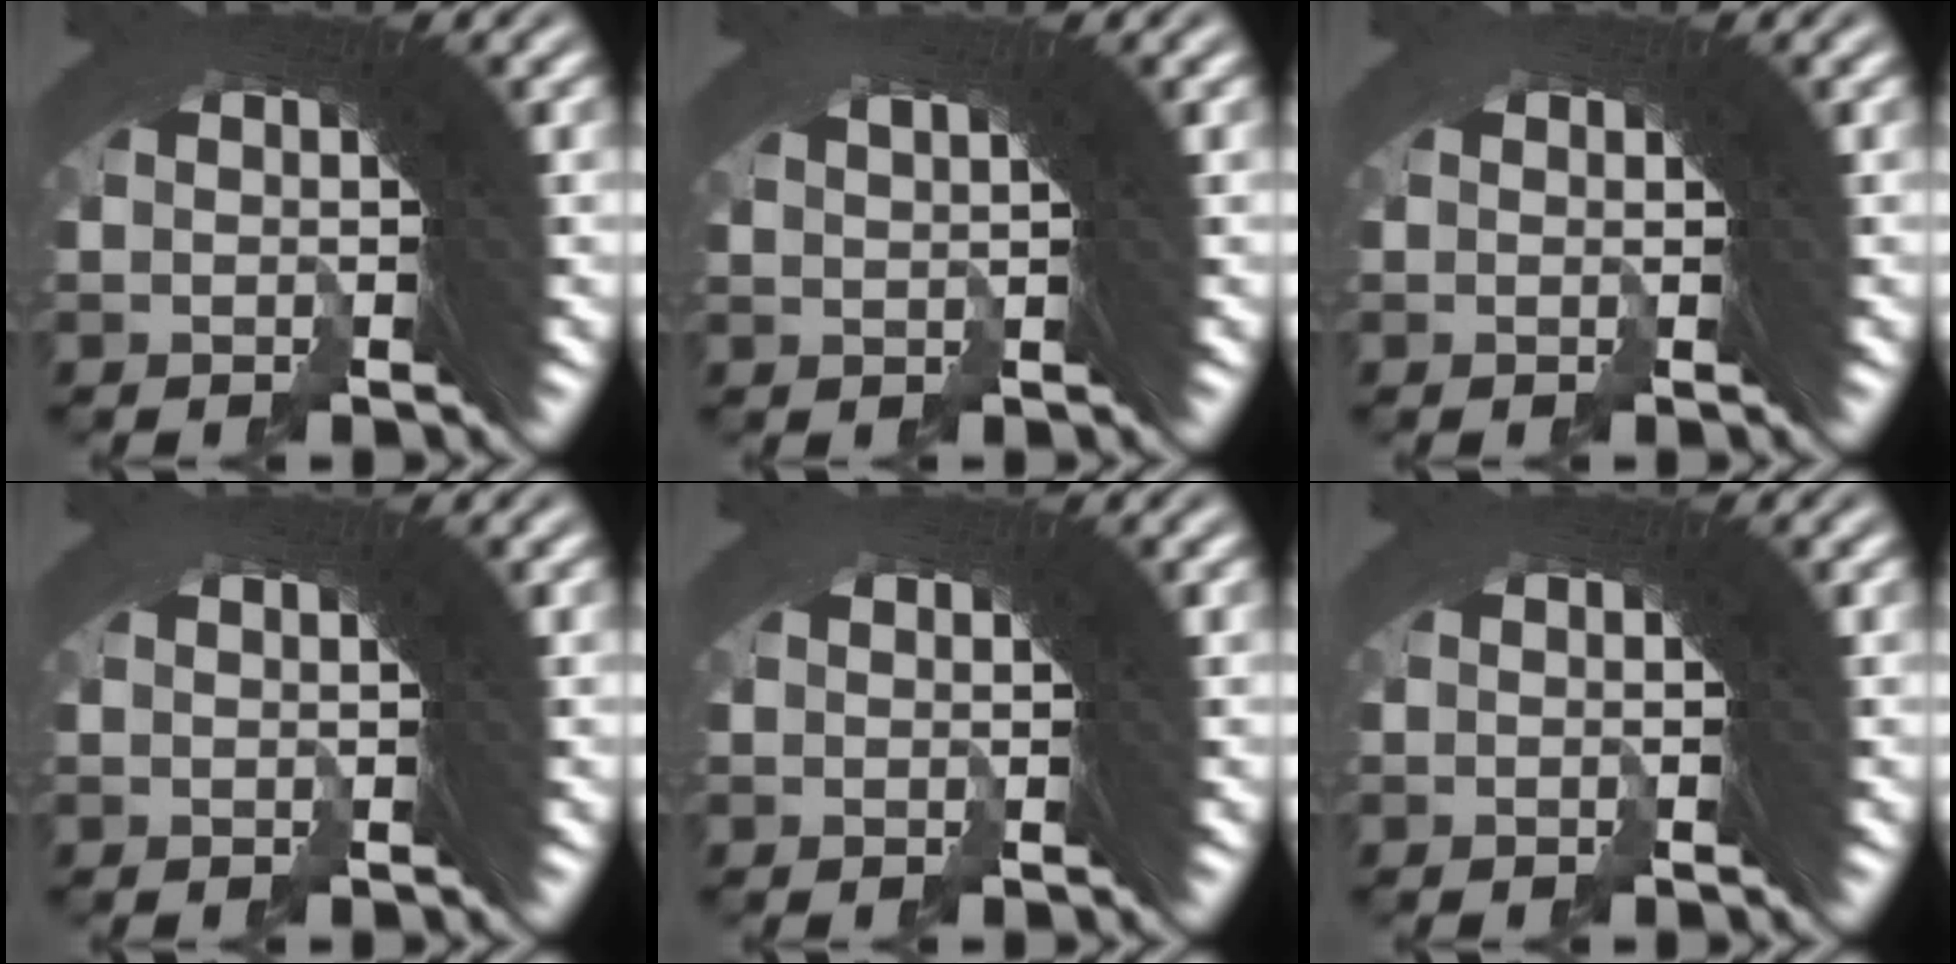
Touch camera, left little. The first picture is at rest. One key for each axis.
{"total": 3.1, "fx": 2.3, "fy": -1.6, "fz": 1.2, "tx": -0.009, "ty": 0.023, "tz": 0.037}
{"total": 0.5, "fx": -0.4, "fy": 0.0, "fz": -0.3, "tx": -0.002, "ty": -0.009, "tz": -0.003}
{"total": 0.7, "fx": 0.1, "fy": -0.7, "fz": 0.2, "tx": -0.007, "ty": -0.003, "tz": 0.006}
{"total": 0.0}
{"total": 0.0}